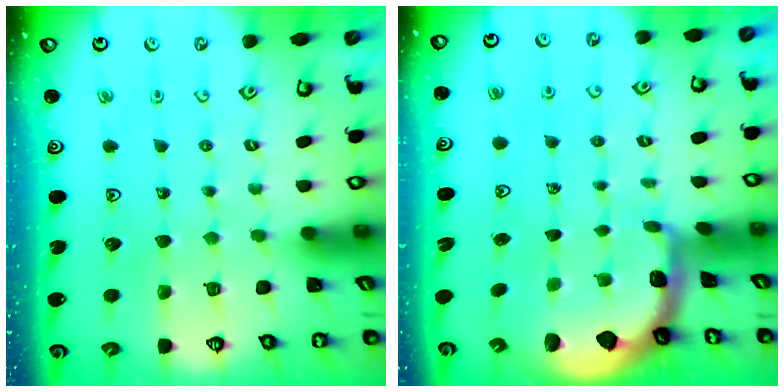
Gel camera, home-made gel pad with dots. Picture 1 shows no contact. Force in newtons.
{"total": 1.1, "press": 1.0, "slide": 0.4}